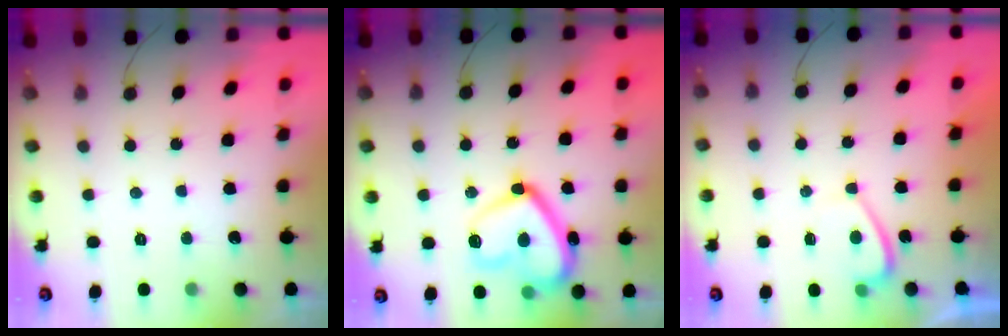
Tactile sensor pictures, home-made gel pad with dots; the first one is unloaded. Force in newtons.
{"total": 17.0, "press": 16.9, "slide": 1.1}
{"total": 2.3, "press": 2.1, "slide": 0.7}